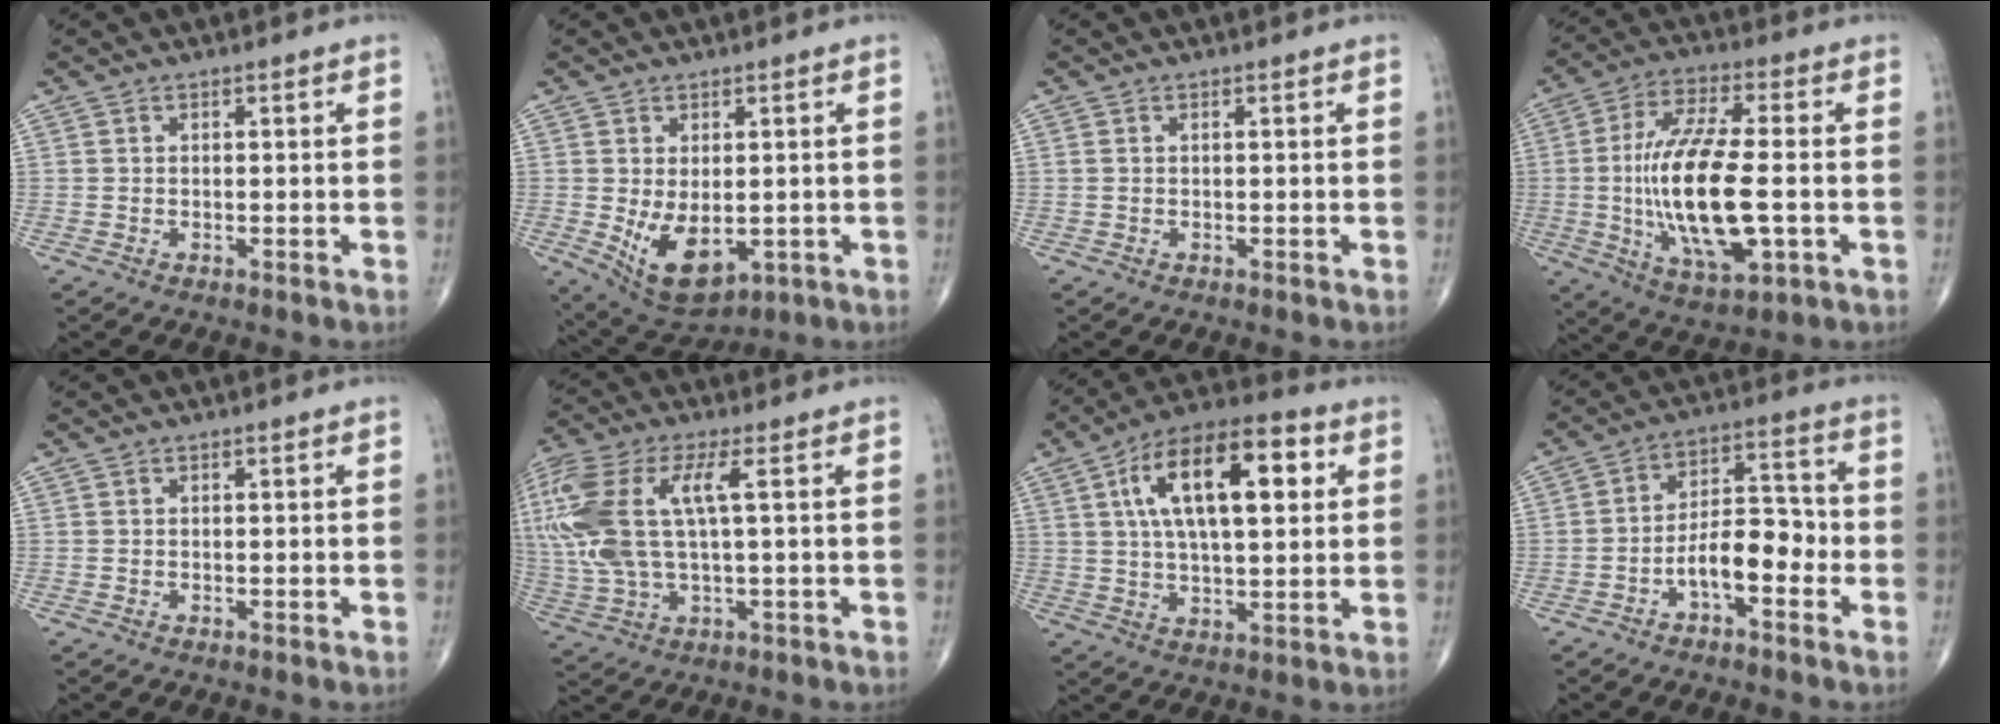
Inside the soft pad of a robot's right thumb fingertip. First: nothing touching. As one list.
[{"total": 10.0, "force": [-1.5, 5.7, 8.1], "torque": [-0.123, -0.013, -0.001]}, {"total": 0.5, "force": [0.1, 0.2, 0.5], "torque": [-0.019, 0.008, 0.006]}, {"total": 19.3, "force": [-2.0, 6.8, 18.0], "torque": [-0.352, 0.001, -0.029]}, {"total": 0.0}, {"total": 18.3, "force": [3.4, 7.0, 16.5], "torque": [-0.413, 0.018, 0.067]}, {"total": 19.0, "force": [5.3, 8.1, 16.3], "torque": [-0.257, 0.012, 0.081]}, {"total": 9.3, "force": [-3.4, 4.4, 7.4], "torque": [-0.107, 0.044, -0.063]}]